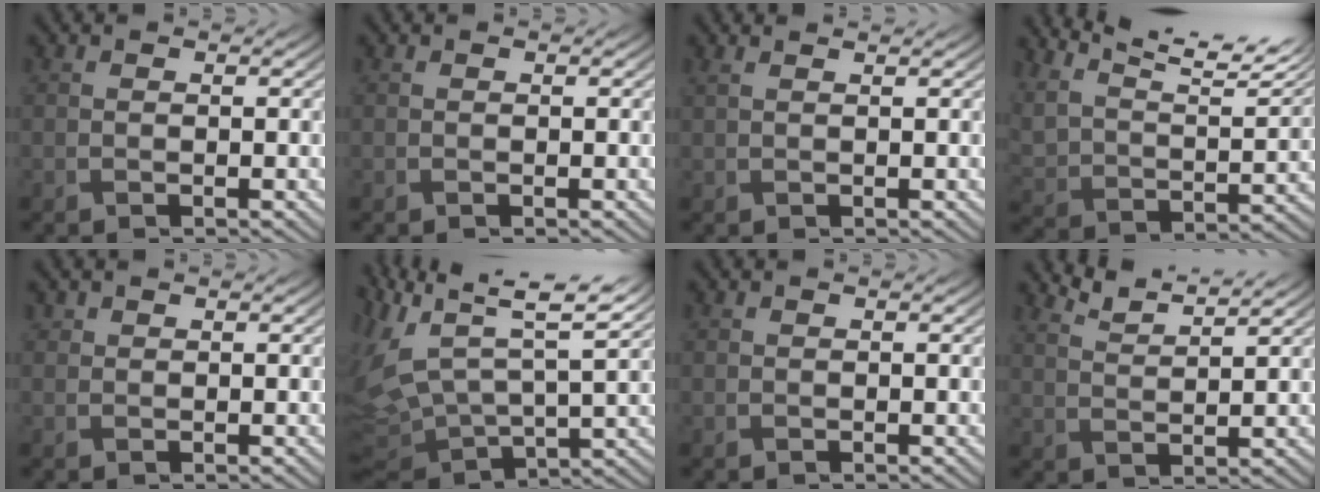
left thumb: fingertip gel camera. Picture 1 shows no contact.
{"total": 0.0}
{"total": 1.3, "force": [1.1, 0.1, 0.6], "torque": [-0.022, 0.001, 0.016]}
{"total": 11.2, "force": [9.2, 3.1, 5.7], "torque": [-0.146, -0.001, 0.161]}
{"total": 0.7, "force": [0.6, 0.5, 0.1], "torque": [0.000, -0.001, 0.012]}
{"total": 14.2, "force": [7.5, 5.0, 11.1], "torque": [-0.253, 0.017, 0.127]}
{"total": 0.0}
{"total": 4.2, "force": [3.7, 0.6, 1.8], "torque": [-0.041, 0.003, 0.080]}